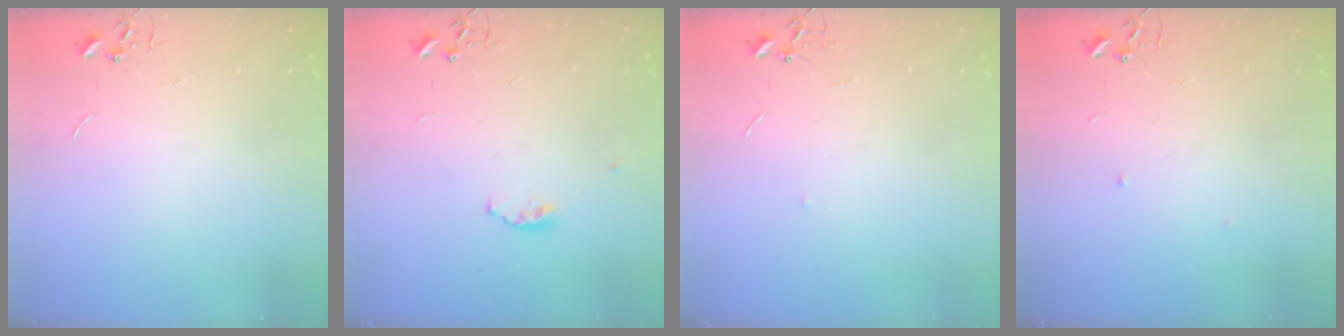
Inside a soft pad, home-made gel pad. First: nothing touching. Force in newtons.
{"total": 3.6, "press": 3.5, "slide": 0.8}
{"total": 3.9, "press": 3.9, "slide": 0.4}
{"total": 4.2, "press": 4.0, "slide": 1.1}